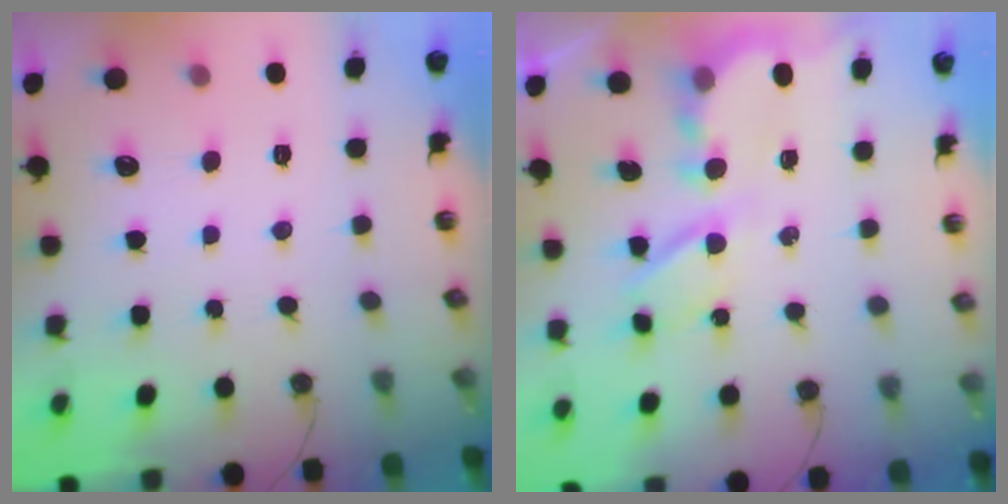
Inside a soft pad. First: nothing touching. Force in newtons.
{"total": 7.2, "press": 7.2, "slide": 0.6}